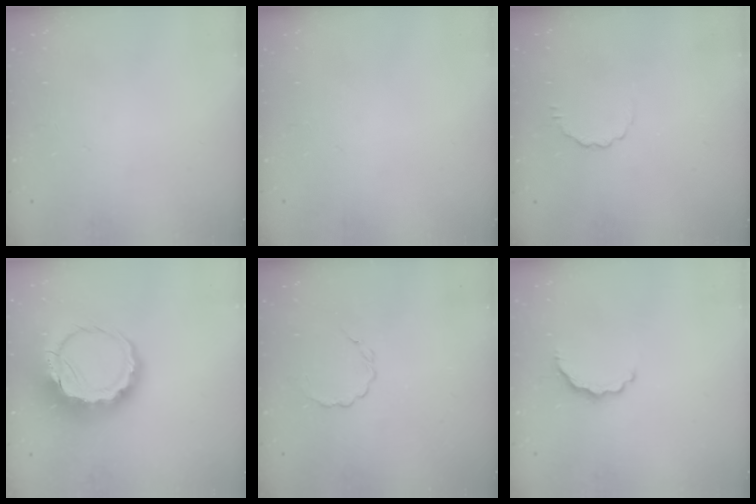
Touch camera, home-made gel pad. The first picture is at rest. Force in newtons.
{"total": 0.0}
{"total": 3.5, "press": 3.2, "slide": 1.4}
{"total": 13.8, "press": 13.5, "slide": 2.8}
{"total": 2.9, "press": 2.7, "slide": 1.0}
{"total": 5.2, "press": 5.2, "slide": 0.8}